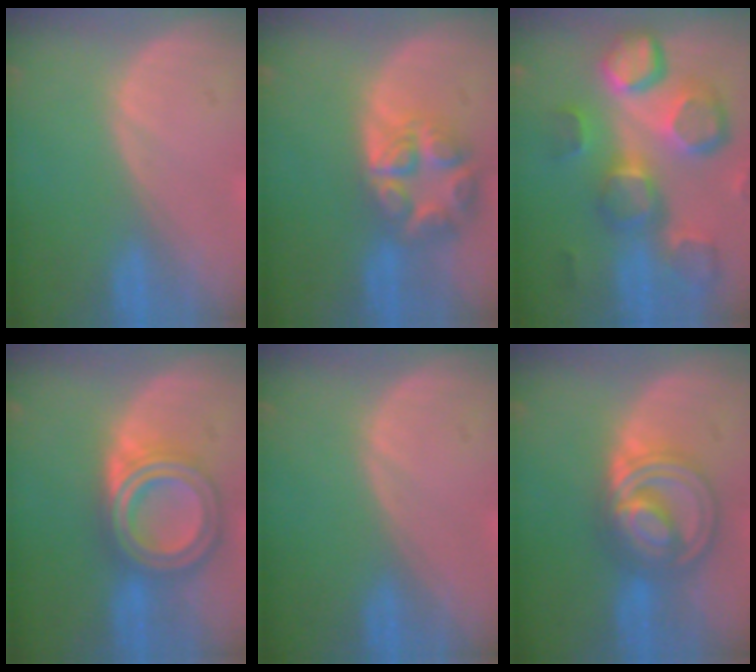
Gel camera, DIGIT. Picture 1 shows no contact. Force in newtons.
{"total": 7.9, "press": 6.9, "slide": 3.9}
{"total": 13.0, "press": 11.3, "slide": 6.5}
{"total": 8.0, "press": 8.0, "slide": 0.5}
{"total": 0.0}
{"total": 8.3, "press": 8.3, "slide": 0.6}